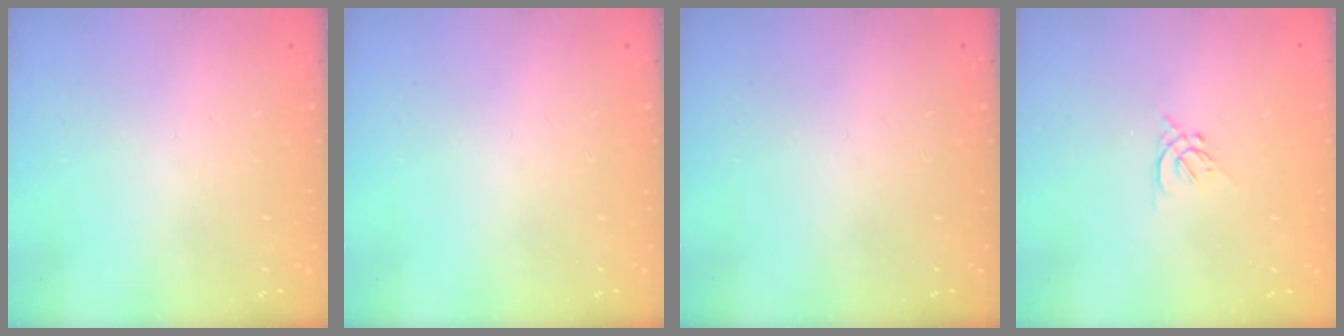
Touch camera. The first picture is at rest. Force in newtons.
{"total": 0.0}
{"total": 0.0}
{"total": 1.3, "press": 1.2, "slide": 0.5}